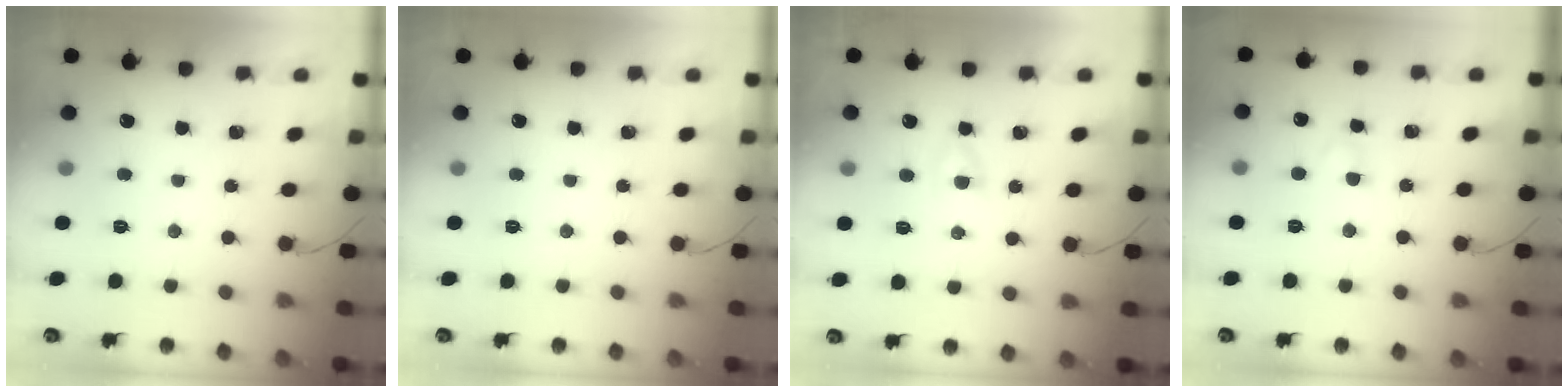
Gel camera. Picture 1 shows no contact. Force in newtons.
{"total": 0.0}
{"total": 1.6, "press": 1.5, "slide": 0.6}
{"total": 1.9, "press": 1.7, "slide": 0.9}